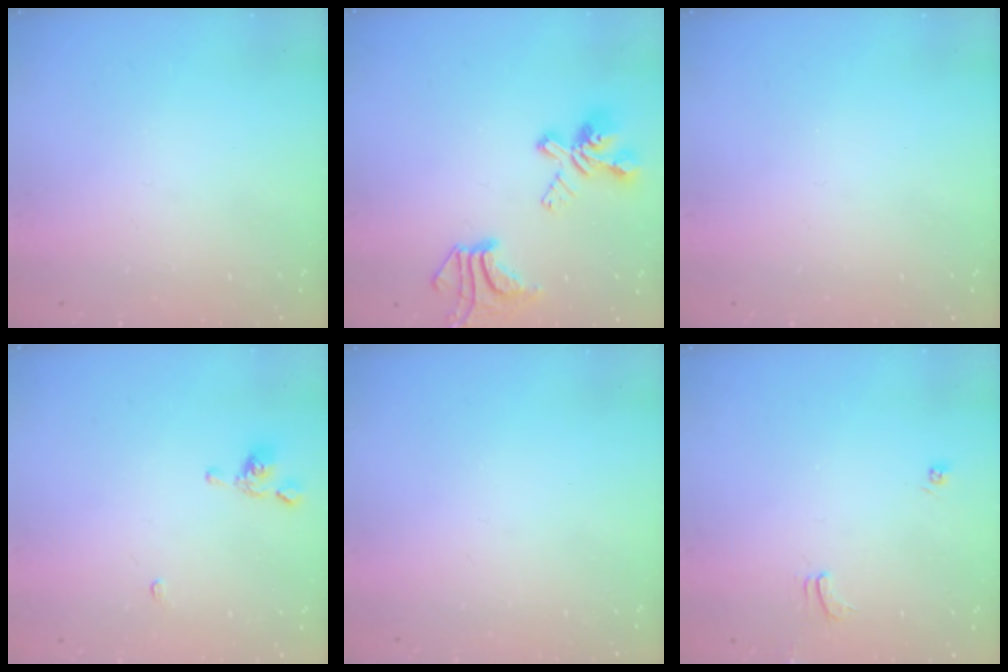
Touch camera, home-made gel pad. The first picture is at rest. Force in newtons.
{"total": 7.4, "press": 7.0, "slide": 2.5}
{"total": 0.0}
{"total": 0.5, "press": 0.5, "slide": 0.3}
{"total": 0.0}
{"total": 2.0, "press": 1.9, "slide": 0.4}